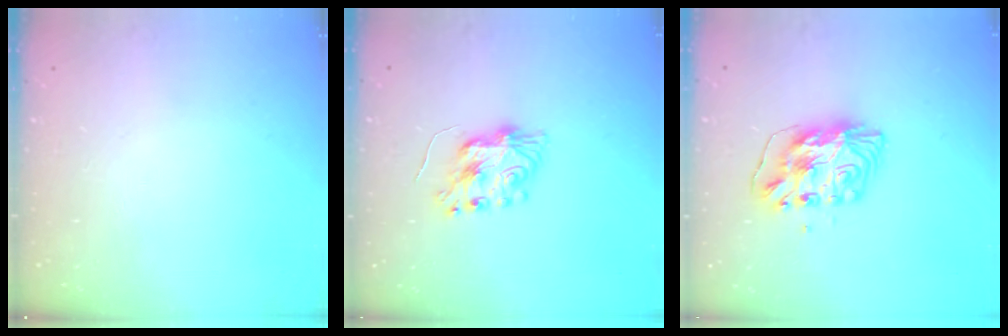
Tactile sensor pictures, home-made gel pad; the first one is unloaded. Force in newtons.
{"total": 8.7, "press": 8.6, "slide": 0.6}
{"total": 9.4, "press": 9.4, "slide": 0.8}